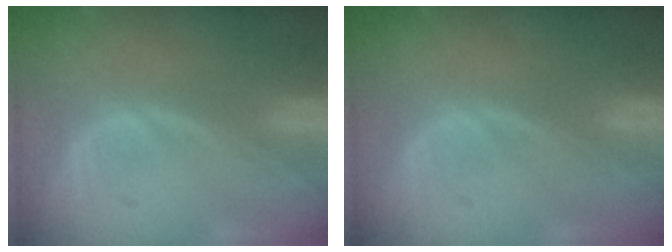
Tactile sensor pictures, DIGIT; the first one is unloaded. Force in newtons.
{"total": 0.0}